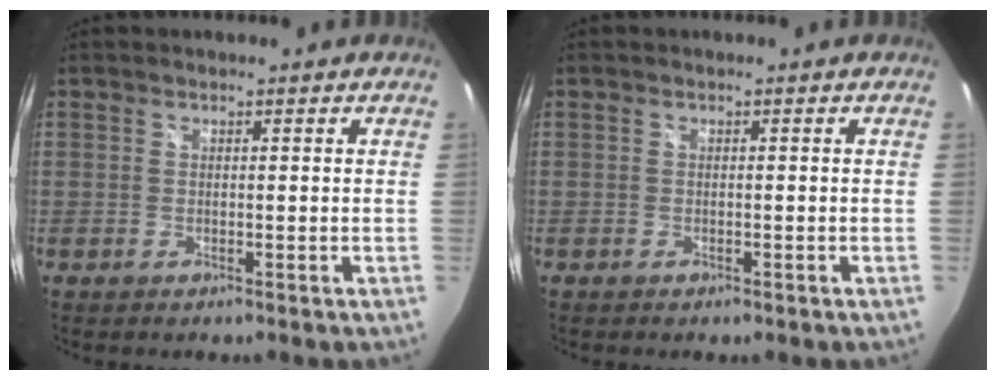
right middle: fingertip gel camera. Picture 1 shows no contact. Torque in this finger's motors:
{"motor_torque": [-0.28, -0.19, -0.05, 0.00]}